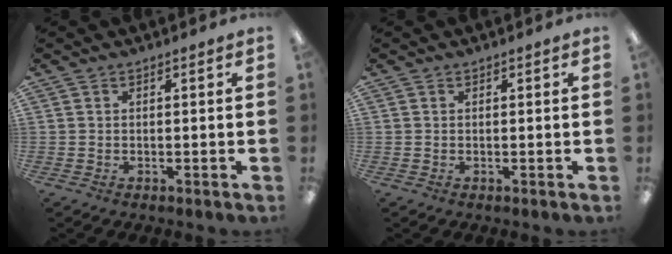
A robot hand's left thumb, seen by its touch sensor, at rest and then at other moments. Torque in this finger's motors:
{"motor_torque": [-0.07, -0.01, -0.14, -0.05, 0.00]}